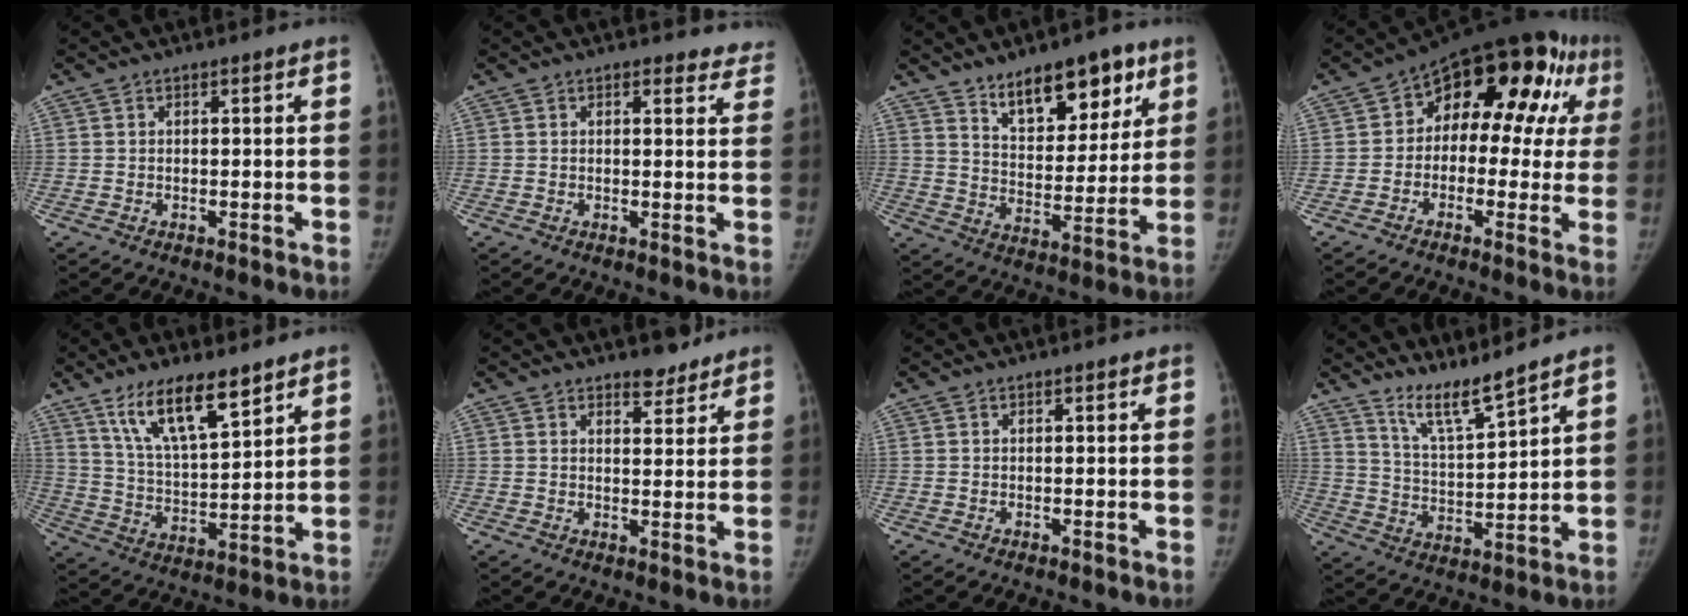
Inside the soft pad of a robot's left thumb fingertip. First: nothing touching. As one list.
[{"total": 4.9, "force": [4.4, 2.0, 0.8], "torque": [0.026, -0.021, 0.033]}, {"total": 15.0, "force": [9.4, 7.2, 9.3], "torque": [-0.085, -0.054, 0.155]}, {"total": 19.6, "force": [4.4, 11.6, 15.2], "torque": [-0.142, 0.041, 0.046]}, {"total": 13.4, "force": [8.9, 4.1, 9.1], "torque": [-0.139, -0.049, 0.173]}, {"total": 4.2, "force": [3.5, 1.8, 1.5], "torque": [-0.001, -0.025, 0.052]}, {"total": 0.0}, {"total": 8.0, "force": [7.0, -0.1, 3.8], "torque": [-0.070, -0.064, 0.139]}]